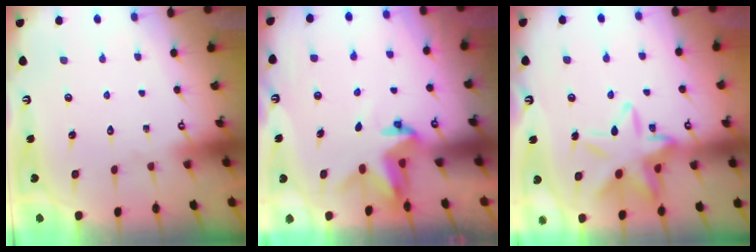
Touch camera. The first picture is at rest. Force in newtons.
{"total": 3.4, "press": 3.4, "slide": 0.2}
{"total": 17.0, "press": 16.9, "slide": 1.2}